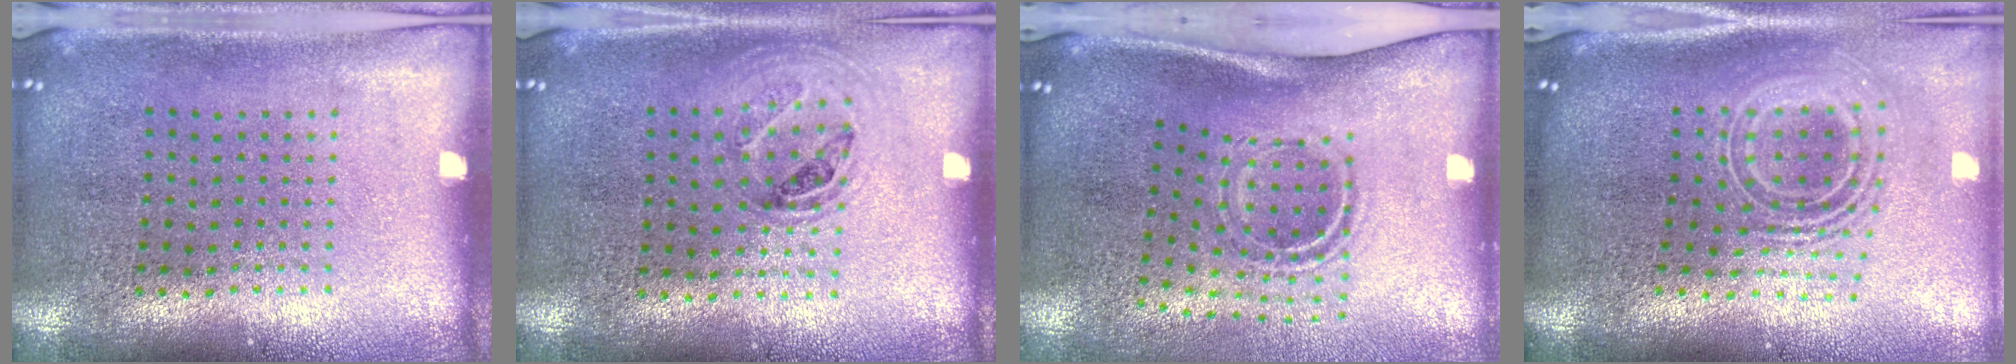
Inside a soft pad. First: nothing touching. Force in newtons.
{"total": 1.1, "press": 0.9, "slide": 0.6}
{"total": 1.9, "press": 1.2, "slide": 1.5}
{"total": 2.5, "press": 1.7, "slide": 1.8}